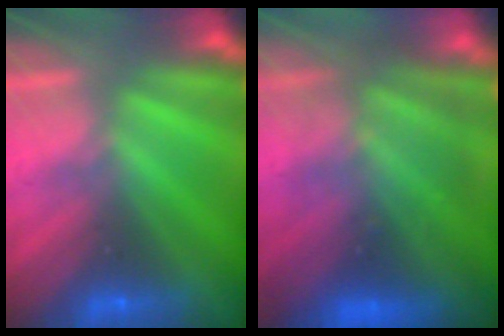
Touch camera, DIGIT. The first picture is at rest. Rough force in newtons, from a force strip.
{"total": 9.0}